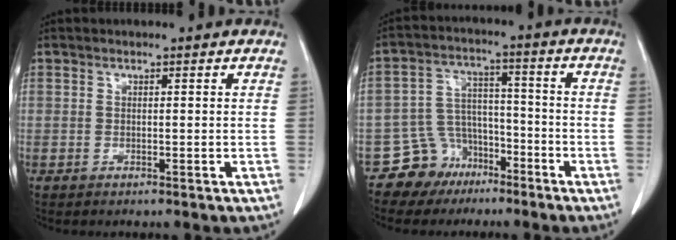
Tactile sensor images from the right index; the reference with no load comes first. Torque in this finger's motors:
{"motor_torque": [0.07, -0.36, -0.34, -0.18]}